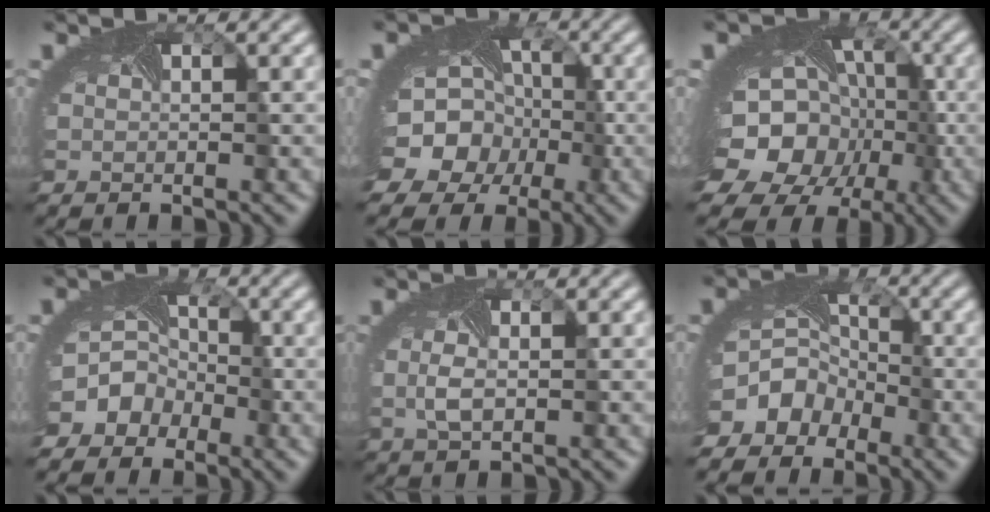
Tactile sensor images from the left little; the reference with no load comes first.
{"total": 13.5, "force": [-4.1, 11.4, 6.1], "torque": [-0.120, -0.022, -0.082]}
{"total": 18.6, "force": [-5.6, 14.5, 10.2], "torque": [-0.168, -0.040, -0.094]}
{"total": 8.1, "force": [-3.9, 6.7, 2.3], "torque": [-0.044, -0.017, -0.074]}
{"total": 1.5, "force": [-0.2, 0.3, 1.4], "torque": [-0.045, -0.004, -0.003]}
{"total": 8.5, "force": [-4.6, 6.7, 2.5], "torque": [-0.047, -0.017, -0.080]}